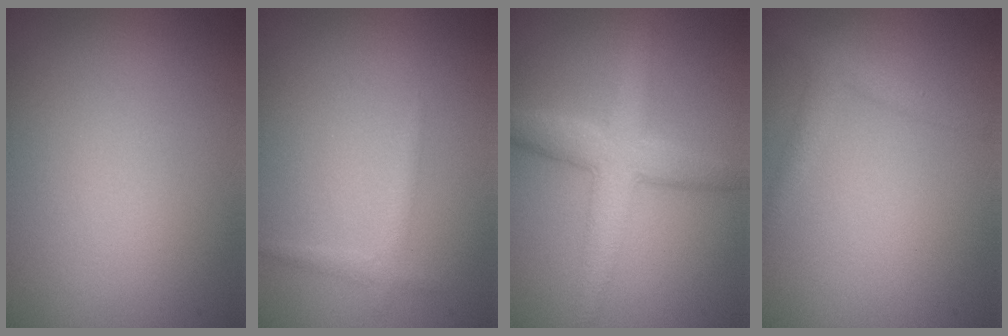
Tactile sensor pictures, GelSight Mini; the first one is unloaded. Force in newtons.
{"total": 1.1, "press": 1.1, "slide": 0.1}
{"total": 4.9, "press": 4.9, "slide": 0.1}
{"total": 1.8, "press": 1.8, "slide": 0.1}